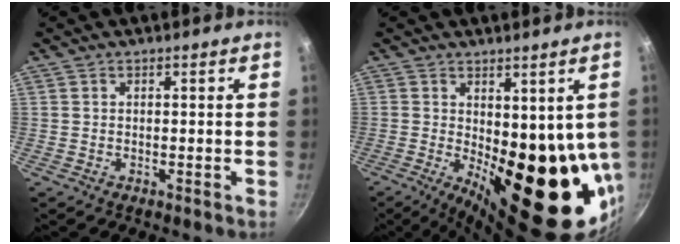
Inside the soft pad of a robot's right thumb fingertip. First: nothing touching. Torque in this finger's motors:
{"motor_torque": [-0.18, 1.77, 2.77, 0.00, 0.24]}